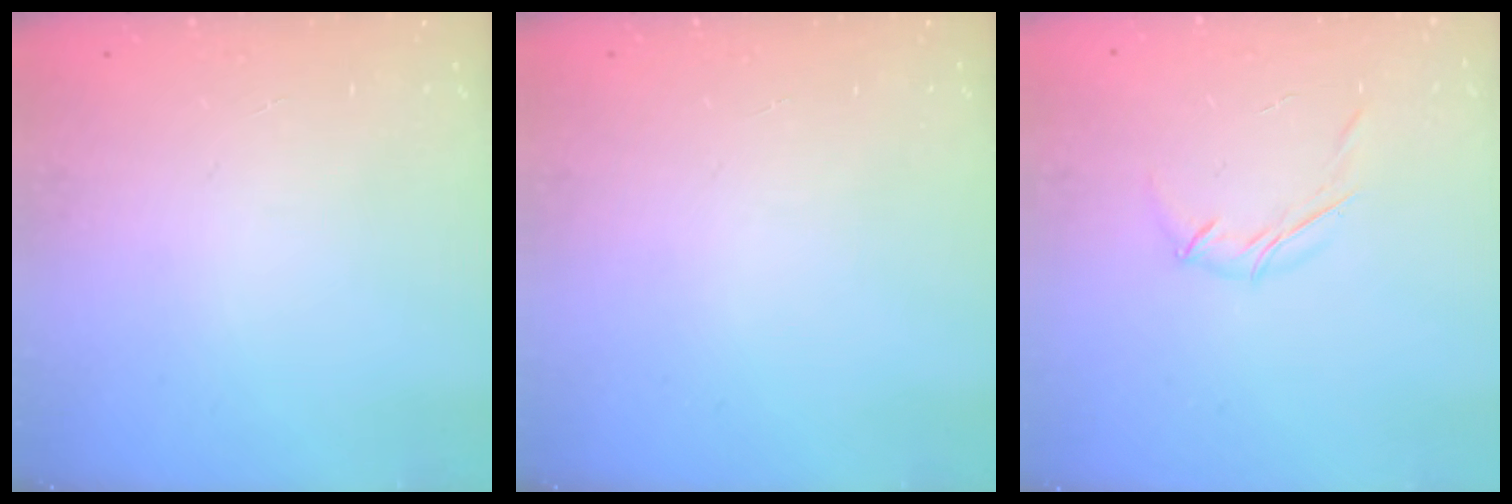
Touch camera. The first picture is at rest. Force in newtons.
{"total": 0.0}
{"total": 5.1, "press": 5.0, "slide": 1.1}